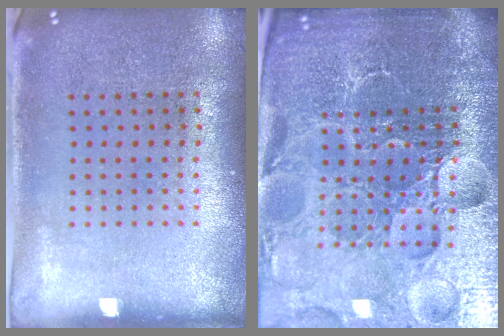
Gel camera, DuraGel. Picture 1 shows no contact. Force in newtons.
{"total": 6.2, "press": 5.6, "slide": 2.7}